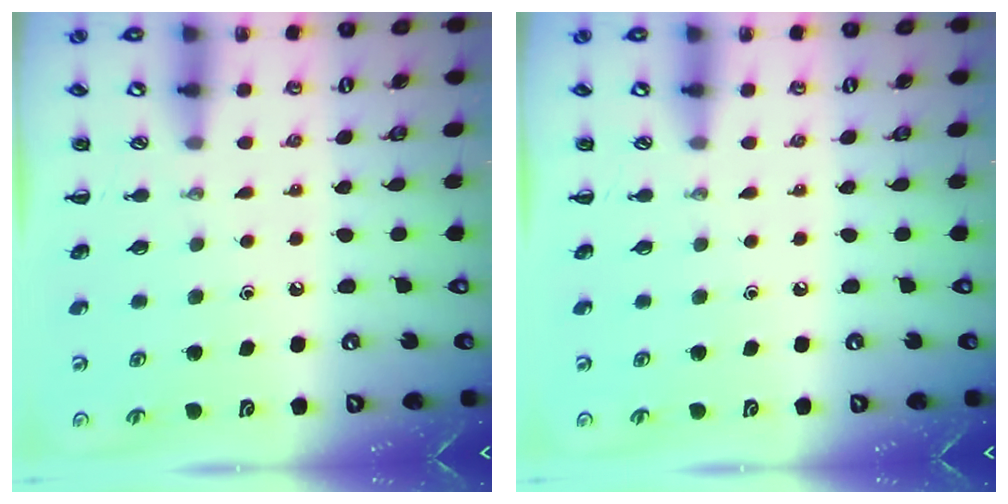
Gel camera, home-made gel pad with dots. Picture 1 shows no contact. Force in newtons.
{"total": 0.0}